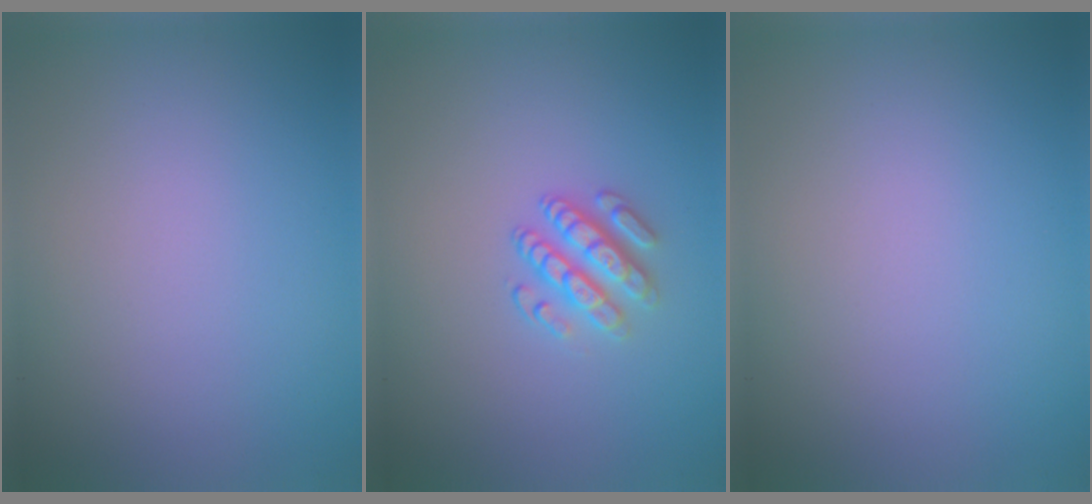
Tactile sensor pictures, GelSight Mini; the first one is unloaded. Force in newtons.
{"total": 2.7, "press": 2.5, "slide": 1.2}
{"total": 0.0}